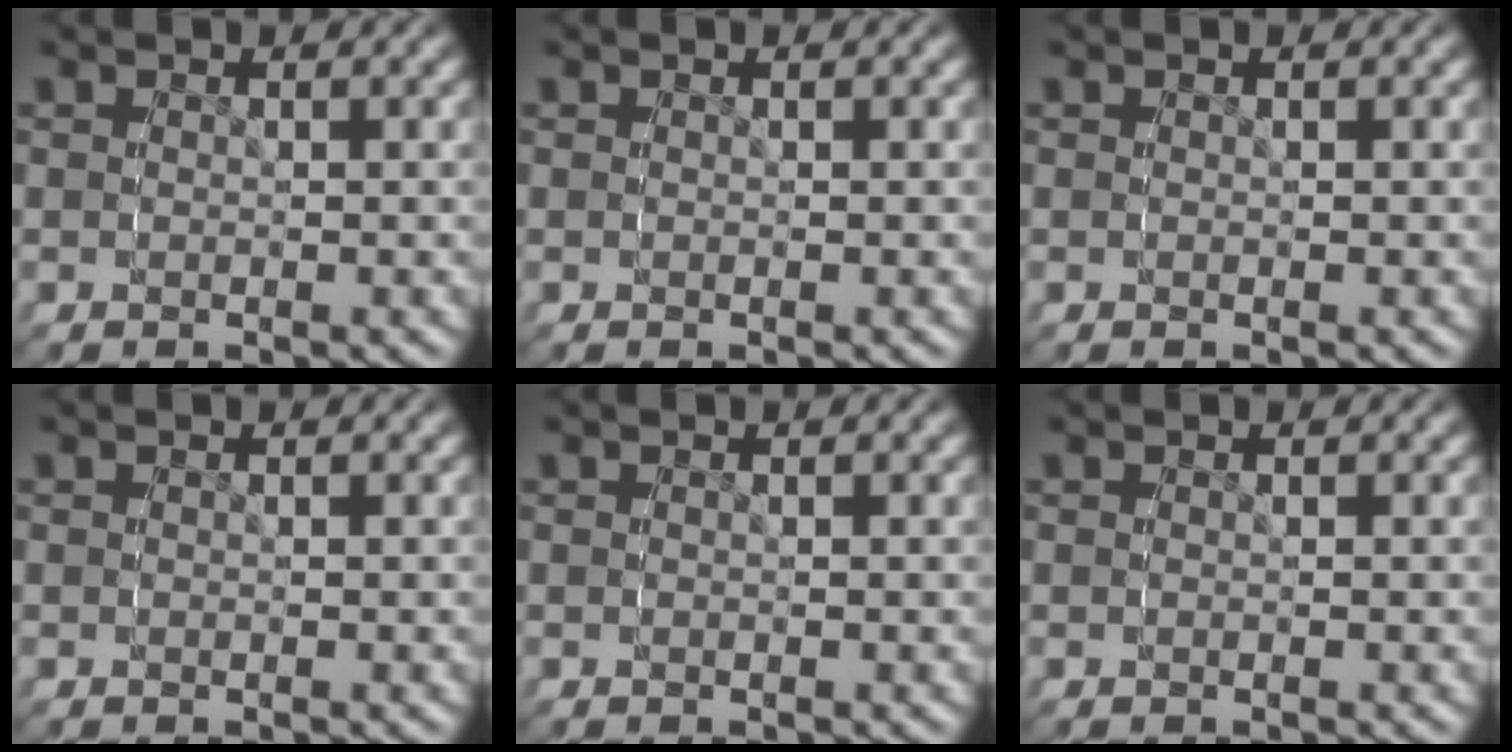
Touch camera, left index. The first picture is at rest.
{"total": 0.0}
{"total": 0.0}
{"total": 0.0}
{"total": 0.0}
{"total": 0.0}